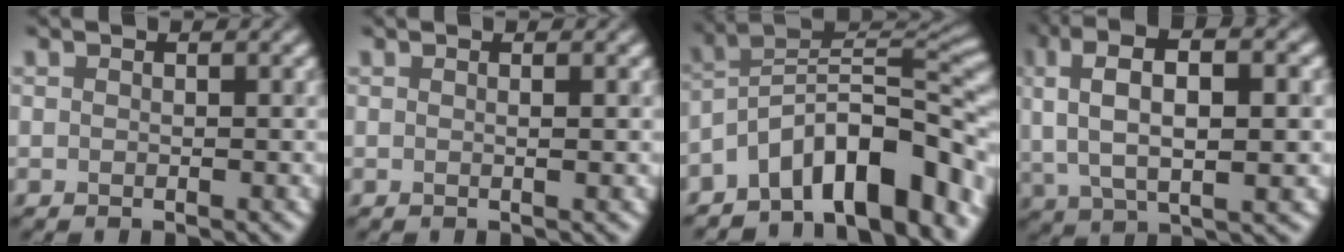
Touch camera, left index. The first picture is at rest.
{"total": 1.3, "force": [0.3, 0.5, 1.1], "torque": [-0.003, -0.003, -0.008]}
{"total": 11.1, "force": [-6.3, 4.5, 7.9], "torque": [-0.107, 0.026, -0.114]}
{"total": 9.5, "force": [2.7, 3.9, 8.2], "torque": [-0.155, 0.015, 0.042]}